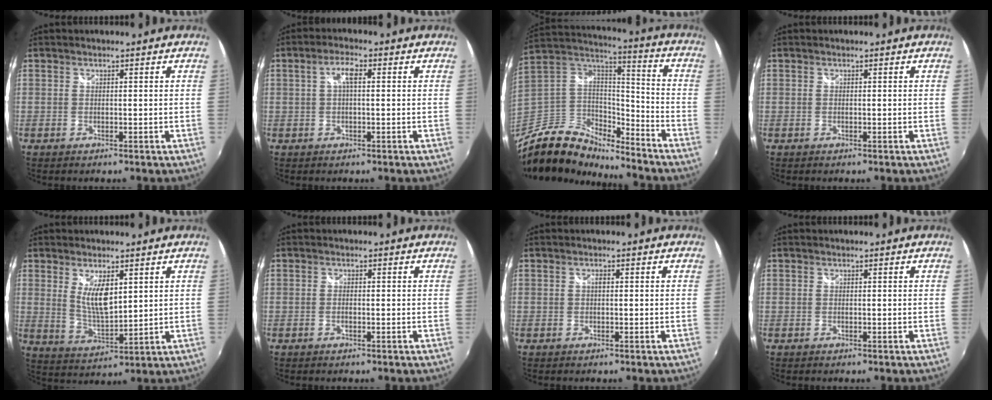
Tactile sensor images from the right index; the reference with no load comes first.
{"total": 3.2, "force": [0.5, 0.9, 3.0], "torque": [-0.058, 0.010, 0.010]}
{"total": 15.9, "force": [-12.3, 7.5, 6.7], "torque": [-0.161, 0.017, -0.228]}
{"total": 0.0}
{"total": 7.6, "force": [2.8, 2.9, 6.5], "torque": [-0.112, -0.014, 0.060]}
{"total": 0.9, "force": [-0.3, 0.4, 0.8], "torque": [-0.017, 0.000, -0.008]}
{"total": 0.6, "force": [0.0, 0.3, 0.5], "torque": [-0.010, 0.004, 0.000]}
{"total": 0.0}